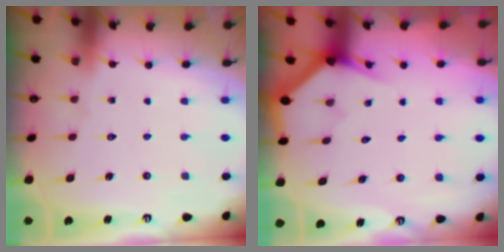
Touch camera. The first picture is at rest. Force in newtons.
{"total": 2.7, "press": 2.7, "slide": 0.1}